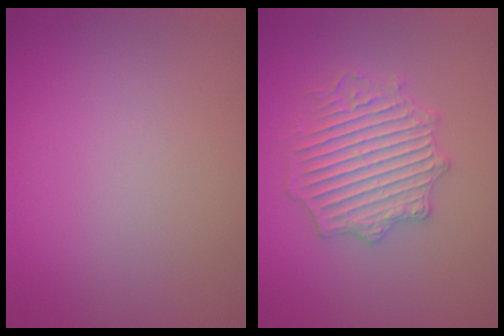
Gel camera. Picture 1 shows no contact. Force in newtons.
{"total": 4.1, "press": 4.1, "slide": 0.6}